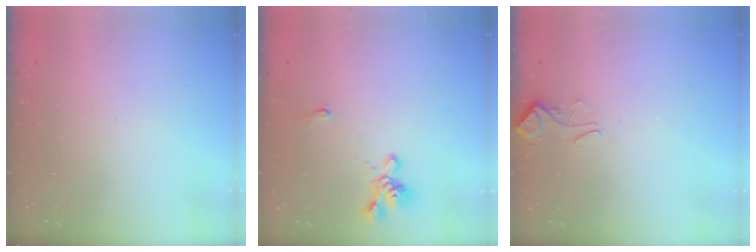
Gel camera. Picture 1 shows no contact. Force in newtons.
{"total": 1.6, "press": 1.0, "slide": 1.2}
{"total": 3.5, "press": 3.4, "slide": 0.7}